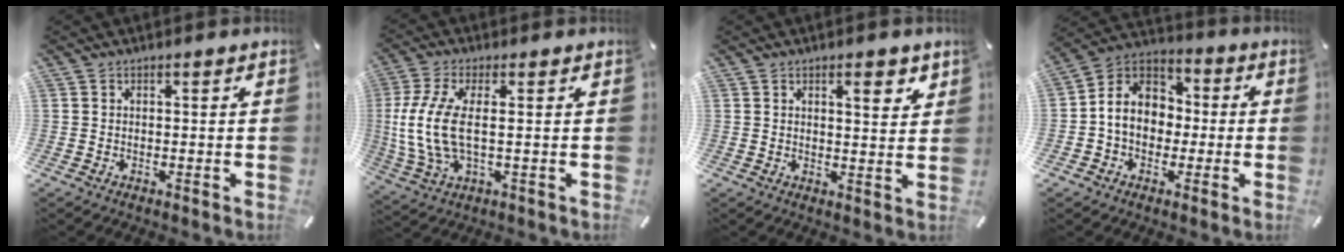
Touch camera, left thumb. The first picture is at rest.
{"total": 11.0, "force": [0.7, 4.0, 10.2], "torque": [-0.234, -0.020, 0.009]}
{"total": 4.4, "force": [2.6, 1.5, 3.2], "torque": [-0.037, -0.012, 0.038]}
{"total": 10.0, "force": [-1.4, 8.9, 4.5], "torque": [-0.114, 0.011, -0.032]}